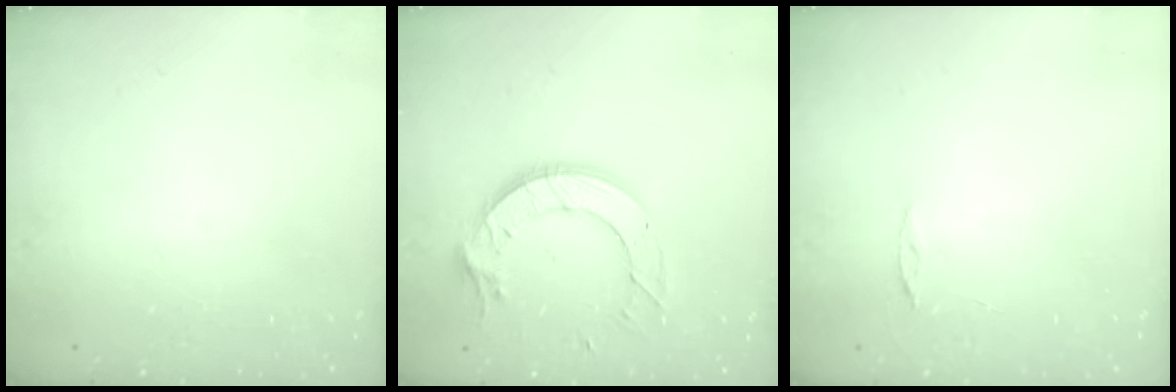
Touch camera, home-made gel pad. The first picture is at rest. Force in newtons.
{"total": 13.4, "press": 13.3, "slide": 0.8}
{"total": 3.1, "press": 3.1, "slide": 0.3}